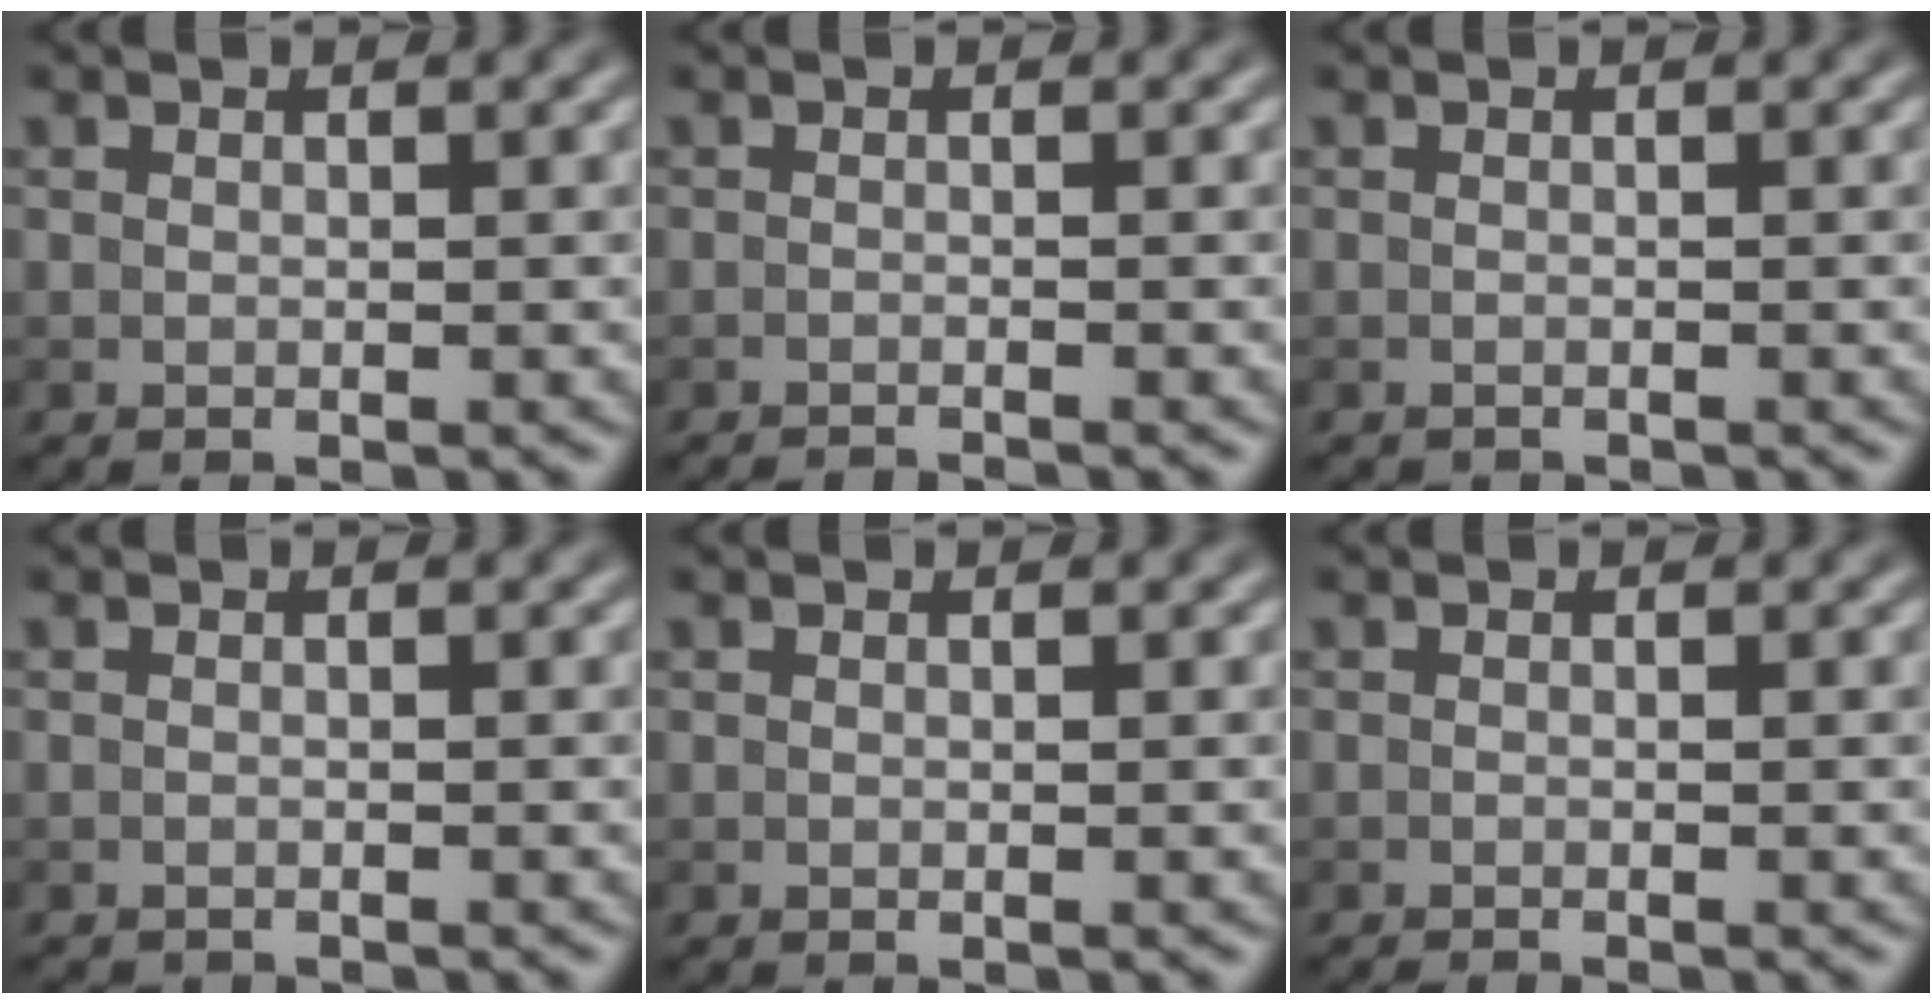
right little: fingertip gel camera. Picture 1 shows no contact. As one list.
[{"total": 2.0, "force": [-1.8, 0.3, 0.8], "torque": [-0.005, -0.004, -0.031]}, {"total": 0.8, "force": [-0.8, 0.0, -0.1], "torque": [0.004, -0.006, -0.016]}, {"total": 1.1, "force": [-1.1, 0.0, -0.1], "torque": [0.006, -0.008, -0.019]}, {"total": 0.0}, {"total": 0.9, "force": [-0.8, 0.1, 0.4], "torque": [0.001, -0.004, -0.016]}]